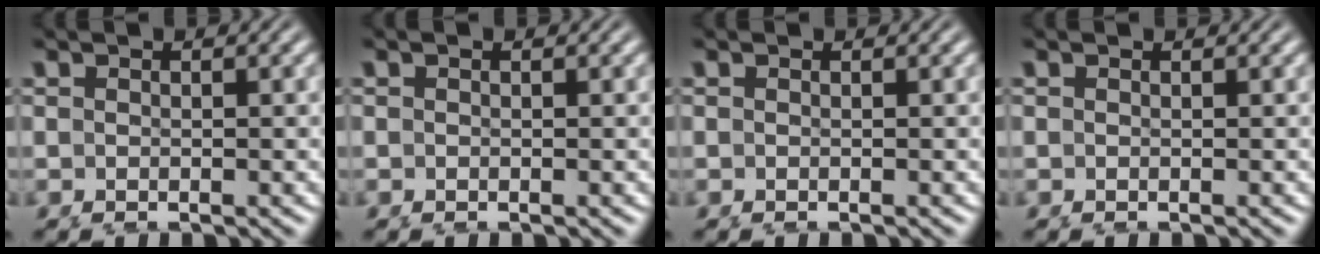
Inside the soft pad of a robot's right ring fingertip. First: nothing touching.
{"total": 0.0}
{"total": 0.0}
{"total": 0.0}